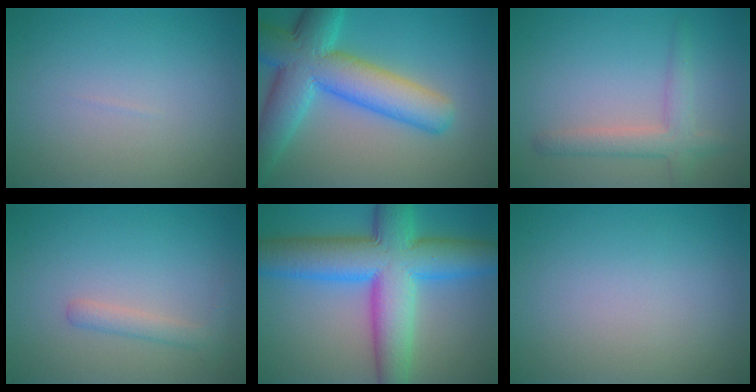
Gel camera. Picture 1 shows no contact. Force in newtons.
{"total": 10.0, "press": 10.0, "slide": 0.8}
{"total": 3.0, "press": 3.0, "slide": 0.2}
{"total": 1.6, "press": 1.6, "slide": 0.1}
{"total": 11.8, "press": 11.8, "slide": 0.1}
{"total": 0.0}